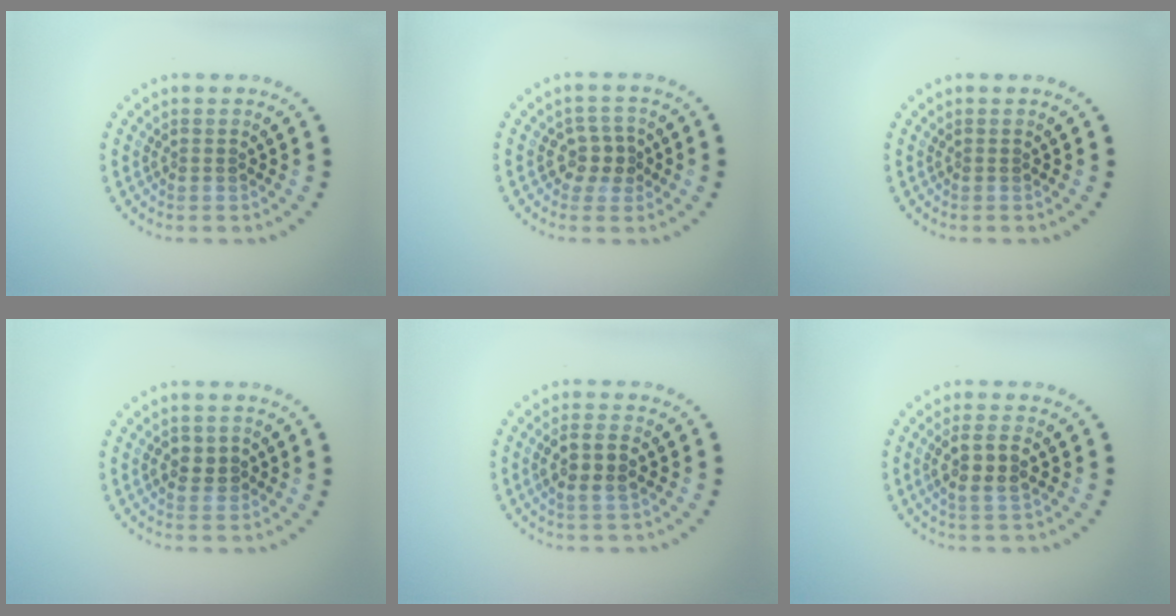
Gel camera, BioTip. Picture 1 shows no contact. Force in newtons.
{"total": 2.3, "press": 2.1, "slide": 0.8}
{"total": 0.0}
{"total": 2.2, "press": 2.2, "slide": 0.3}
{"total": 3.0, "press": 2.8, "slide": 0.9}
{"total": 2.9, "press": 2.7, "slide": 1.0}